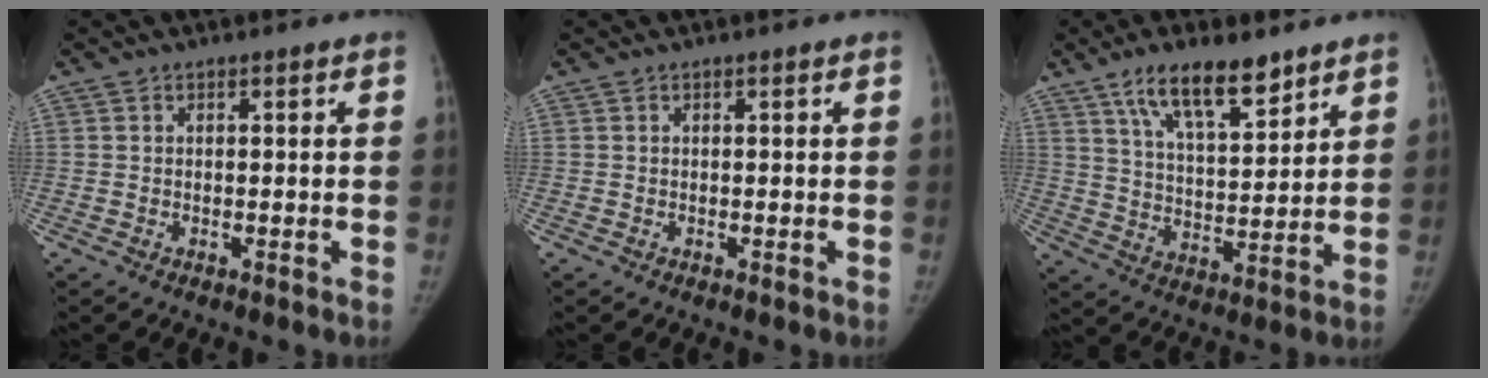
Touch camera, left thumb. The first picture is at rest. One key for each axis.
{"total": 0.0}
{"total": 13.4, "fx": 8.9, "fy": 4.8, "fz": 8.8, "tx": -0.125, "ty": -0.046, "tz": 0.160}